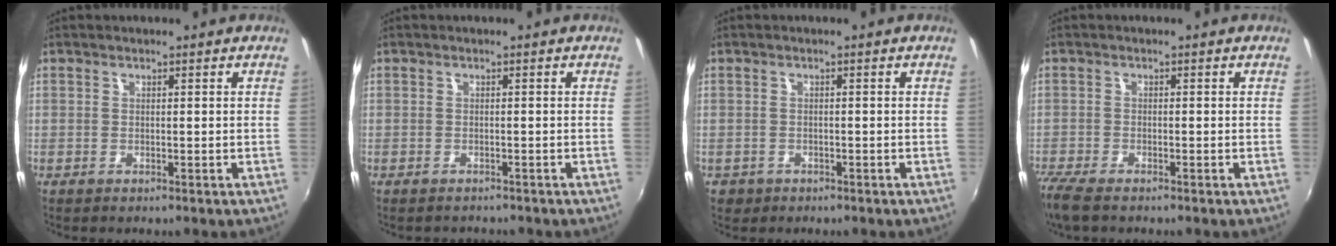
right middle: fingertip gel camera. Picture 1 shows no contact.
{"total": 1.6, "force": [-1.5, 0.5, 0.3], "torque": [-0.009, -0.006, -0.020]}
{"total": 2.4, "force": [-1.1, 2.1, 0.8], "torque": [-0.022, -0.003, -0.013]}
{"total": 5.1, "force": [-4.1, 1.2, 2.8], "torque": [-0.077, -0.022, -0.082]}